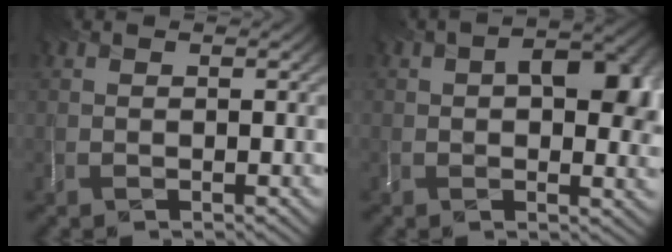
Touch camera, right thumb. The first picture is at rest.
{"total": 8.1, "force": [1.3, 4.5, 6.6], "torque": [-0.077, -0.004, 0.021]}